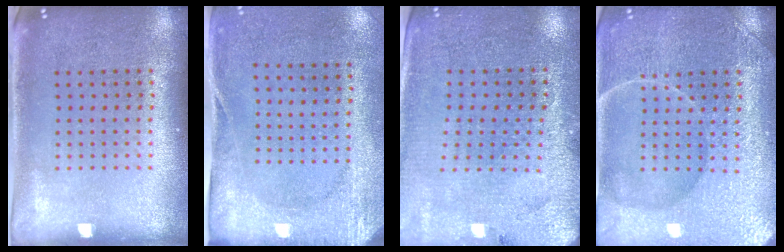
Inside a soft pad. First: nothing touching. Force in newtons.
{"total": 2.7, "press": 2.1, "slide": 1.7}
{"total": 2.8, "press": 2.8, "slide": 0.5}
{"total": 4.4, "press": 4.4, "slide": 0.4}